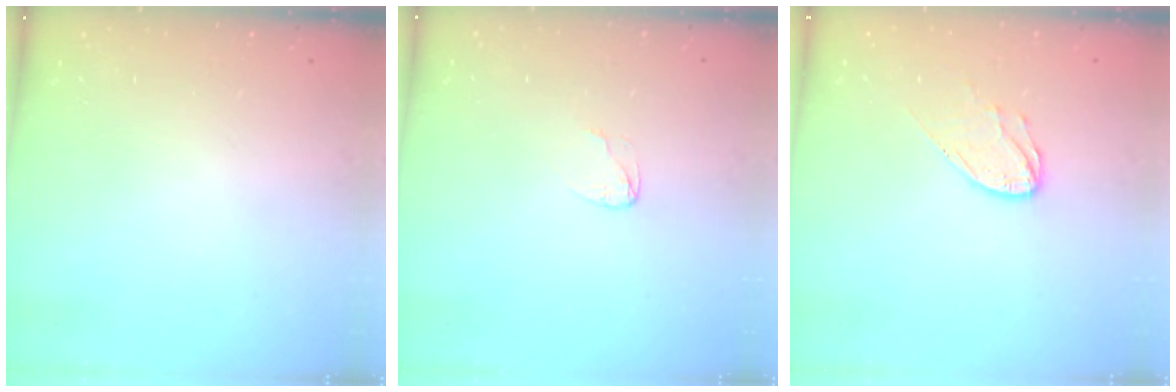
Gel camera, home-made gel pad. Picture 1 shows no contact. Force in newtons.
{"total": 3.4, "press": 3.4, "slide": 0.3}
{"total": 7.6, "press": 7.6, "slide": 0.2}